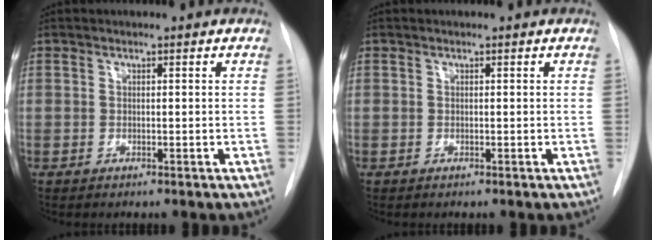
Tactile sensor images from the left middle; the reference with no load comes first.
{"total": 0.0}